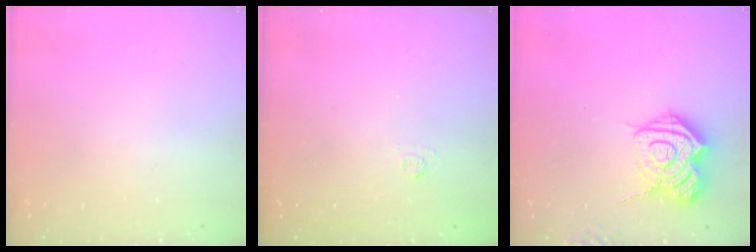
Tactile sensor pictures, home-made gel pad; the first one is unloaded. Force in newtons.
{"total": 2.2, "press": 2.1, "slide": 0.9}
{"total": 16.2, "press": 16.1, "slide": 1.5}